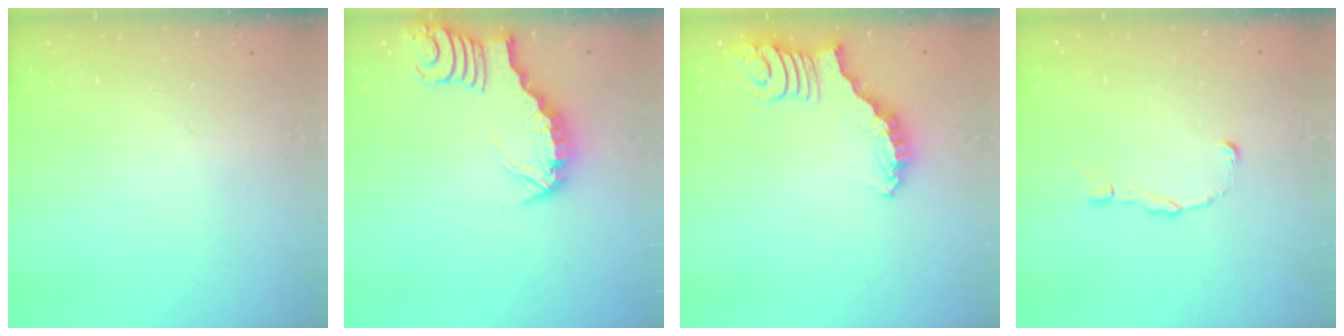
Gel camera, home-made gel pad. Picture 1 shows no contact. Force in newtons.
{"total": 3.2, "press": 3.2, "slide": 0.4}
{"total": 2.7, "press": 2.6, "slide": 0.6}
{"total": 1.2, "press": 1.2, "slide": 0.1}